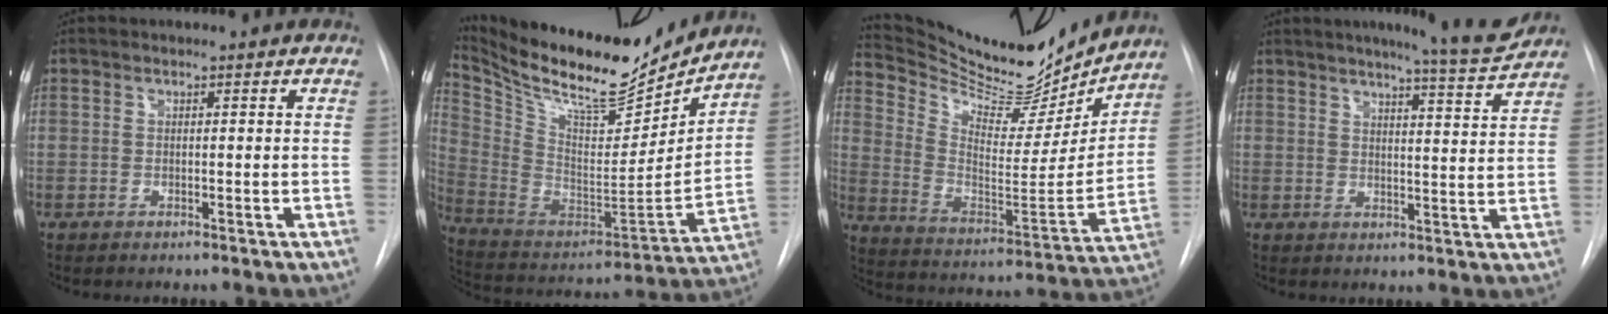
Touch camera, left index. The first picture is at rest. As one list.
[{"total": 25.0, "force": [22.0, 4.9, 10.8], "torque": [-0.206, -0.038, 0.353]}, {"total": 22.4, "force": [20.9, 4.3, 6.9], "torque": [-0.124, -0.050, 0.318]}, {"total": 8.9, "force": [8.2, -0.5, 3.5], "torque": [-0.050, -0.025, 0.098]}]